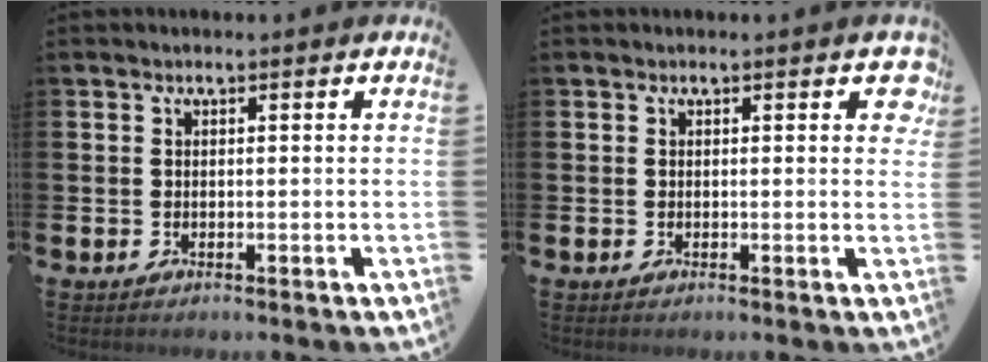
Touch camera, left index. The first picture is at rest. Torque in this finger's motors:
{"motor_torque": [0.33, -0.05, 0.12, 0.04]}